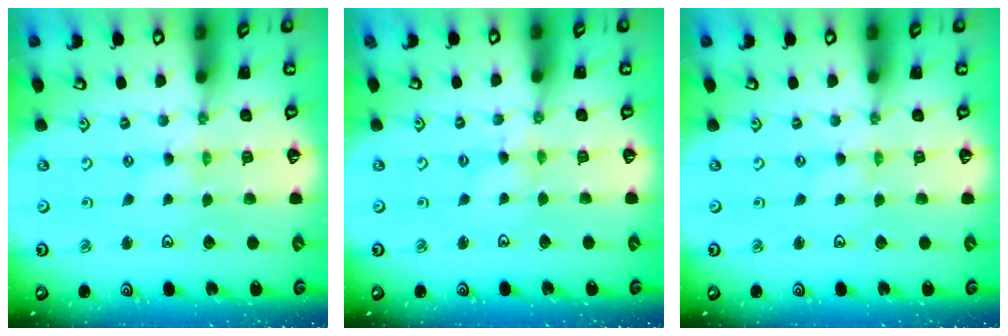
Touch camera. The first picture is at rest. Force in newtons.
{"total": 1.3, "press": 1.3, "slide": 0.2}
{"total": 0.0}